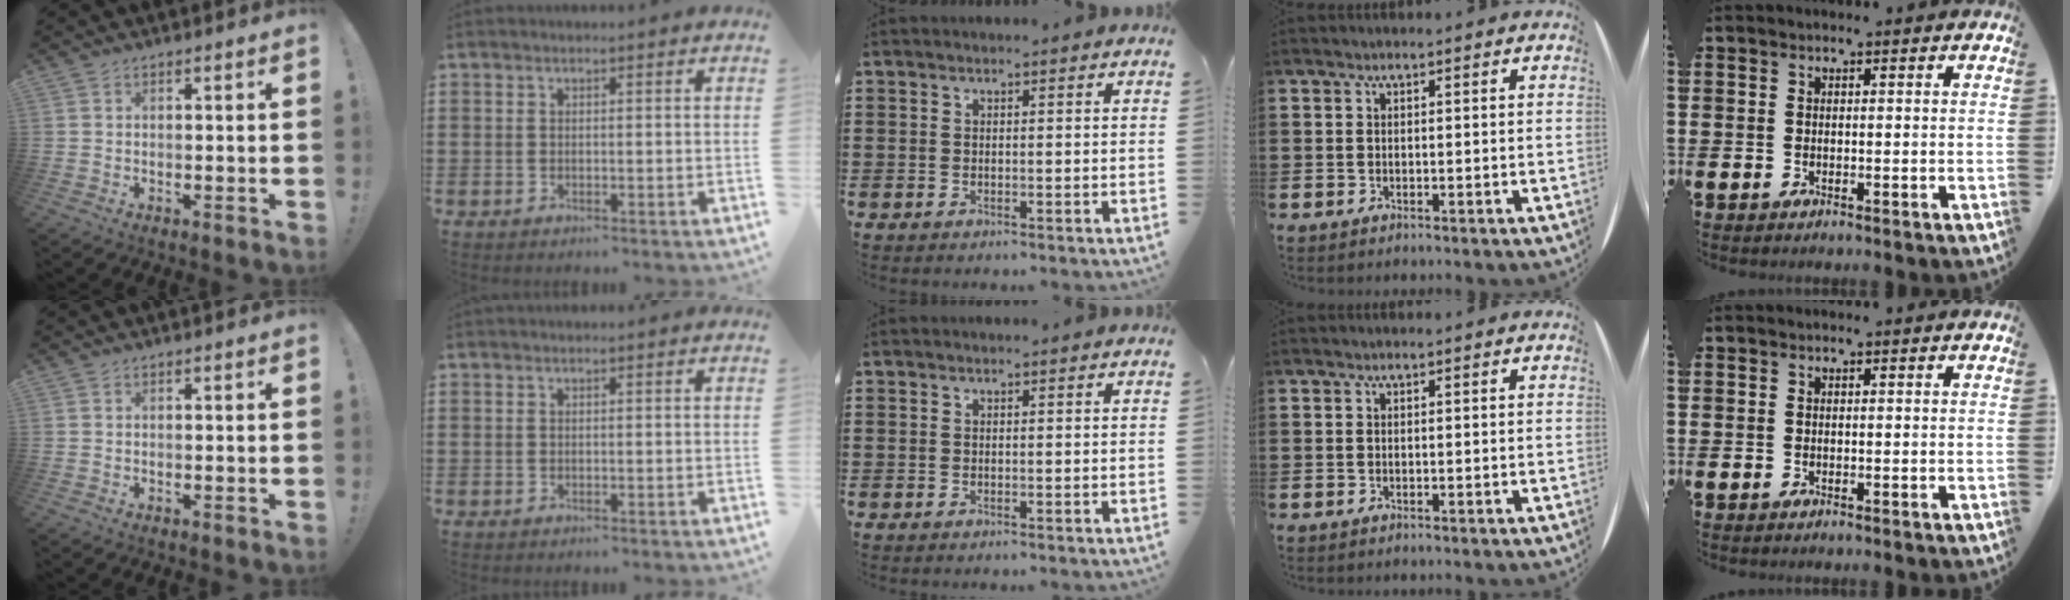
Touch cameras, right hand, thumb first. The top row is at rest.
{}